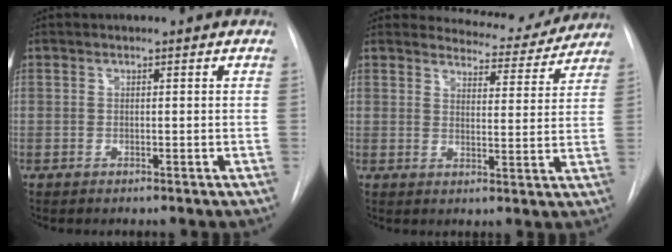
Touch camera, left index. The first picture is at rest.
{"total": 9.2, "force": [9.0, 2.3, 0.3], "torque": [0.009, -0.018, 0.100]}